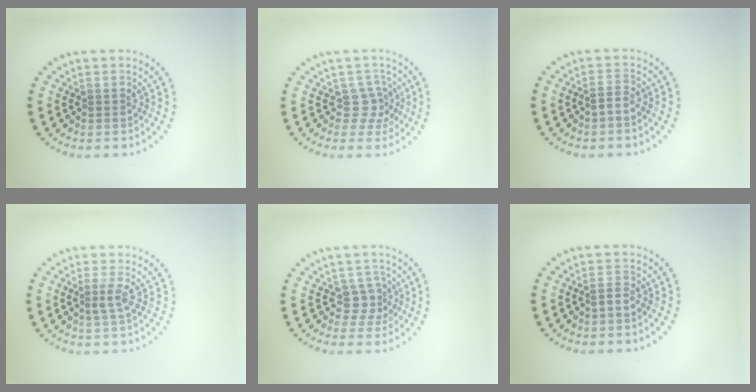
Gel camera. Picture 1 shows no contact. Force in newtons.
{"total": 2.3, "press": 1.6, "slide": 1.6}
{"total": 1.0, "press": 0.8, "slide": 0.6}
{"total": 1.5, "press": 1.1, "slide": 1.0}
{"total": 2.2, "press": 1.7, "slide": 1.5}
{"total": 1.0, "press": 0.8, "slide": 0.6}